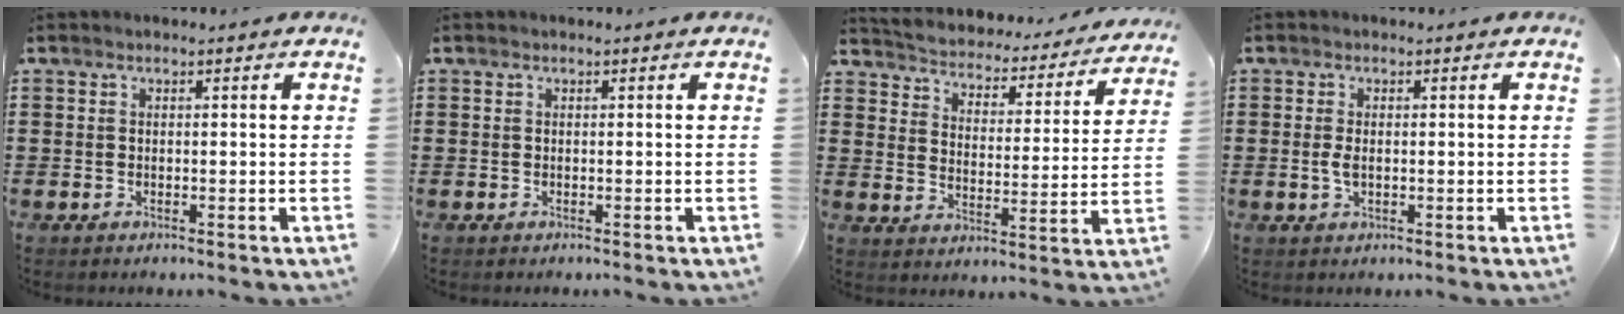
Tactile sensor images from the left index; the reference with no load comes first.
{"total": 0.0}
{"total": 2.5, "force": [2.5, 0.3, -0.1], "torque": [-0.019, -0.030, 0.030]}
{"total": 2.0, "force": [0.0, 1.0, 1.8], "torque": [-0.051, -0.005, -0.005]}